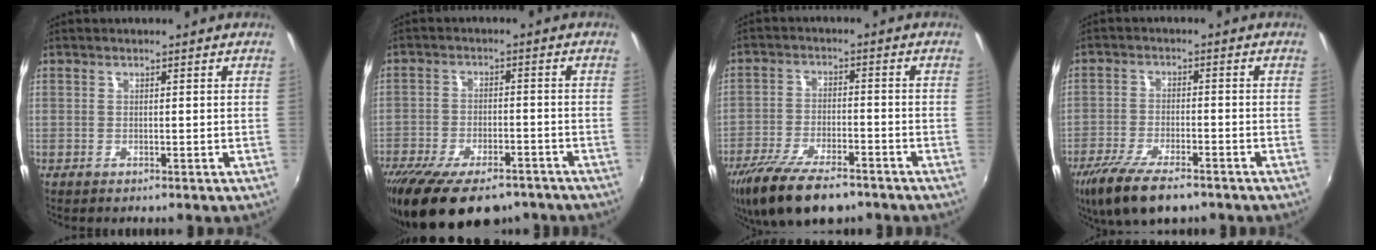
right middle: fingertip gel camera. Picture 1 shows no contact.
{"total": 18.8, "force": [-13.6, 7.6, 10.6], "torque": [-0.219, -0.044, -0.207]}
{"total": 14.8, "force": [-10.9, 5.2, 8.5], "torque": [-0.185, -0.038, -0.189]}
{"total": 12.1, "force": [-8.6, 3.8, 7.5], "torque": [-0.173, -0.037, -0.156]}